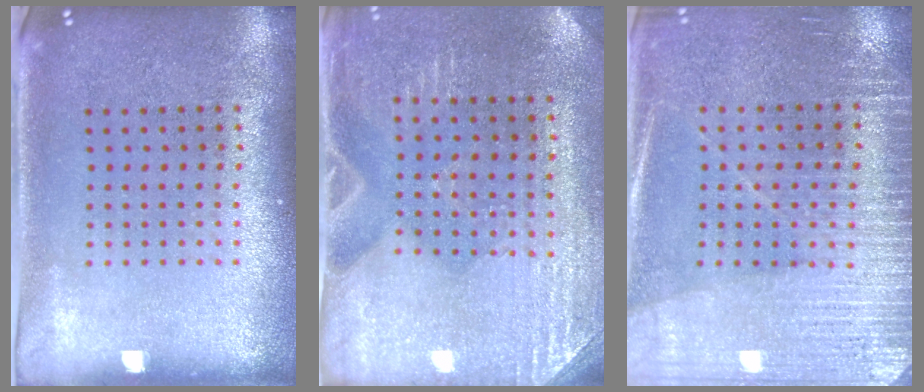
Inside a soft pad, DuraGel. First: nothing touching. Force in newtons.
{"total": 2.9, "press": 2.8, "slide": 0.8}
{"total": 3.0, "press": 2.9, "slide": 0.7}